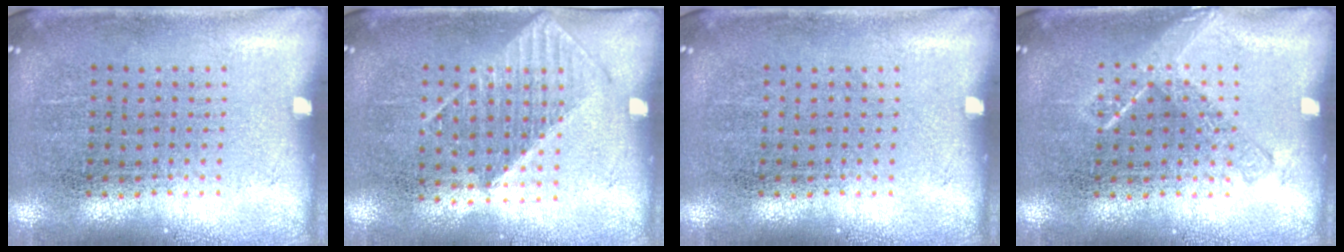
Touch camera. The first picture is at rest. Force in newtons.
{"total": 0.9, "press": 0.8, "slide": 0.4}
{"total": 0.0}
{"total": 2.1, "press": 2.0, "slide": 0.2}